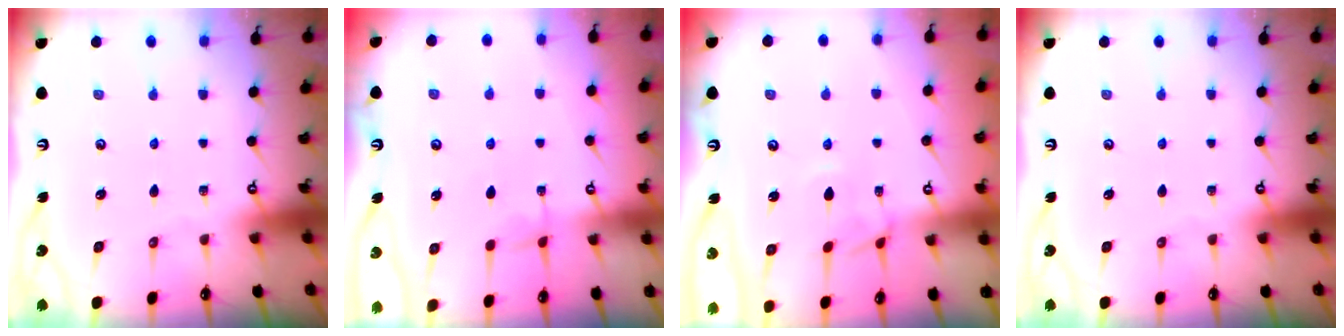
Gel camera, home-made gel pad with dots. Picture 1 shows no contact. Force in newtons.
{"total": 2.5, "press": 2.5, "slide": 0.2}
{"total": 3.4, "press": 3.4, "slide": 0.4}
{"total": 0.0}